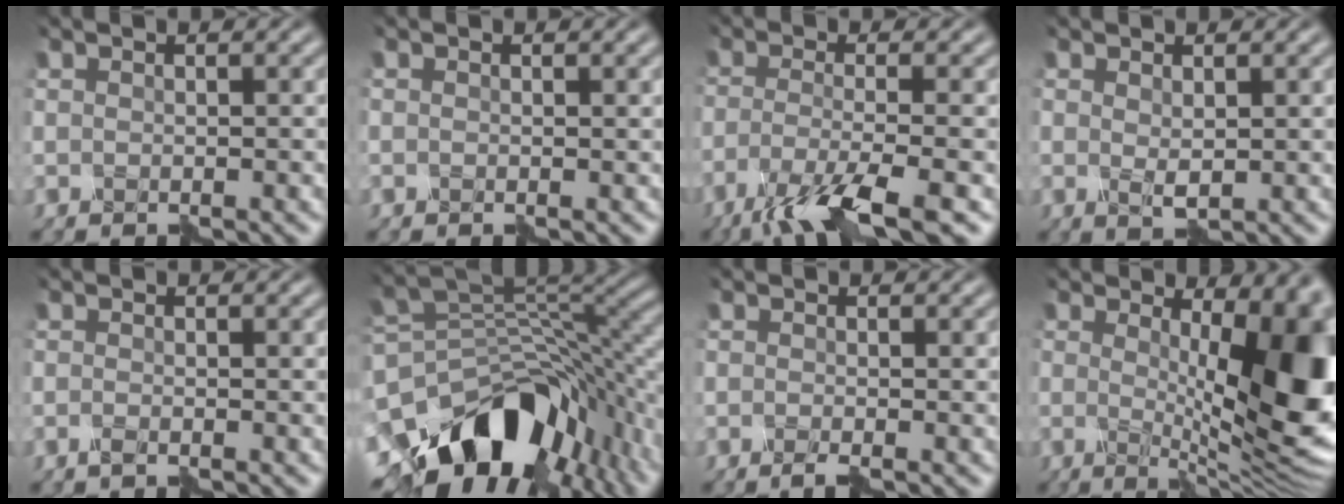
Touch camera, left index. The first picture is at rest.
{"total": 0.0}
{"total": 6.8, "force": [-4.3, 1.3, 5.2], "torque": [-0.085, -0.002, -0.086]}
{"total": 1.0, "force": [0.1, 0.5, 0.8], "torque": [-0.015, -0.002, 0.012]}
{"total": 1.1, "force": [-0.9, 0.2, 0.6], "torque": [-0.013, 0.002, -0.013]}
{"total": 13.6, "force": [-7.2, 8.4, 7.9], "torque": [-0.146, 0.006, -0.116]}
{"total": 1.4, "force": [-1.1, 0.2, 1.0], "torque": [-0.017, -0.001, -0.018]}
{"total": 13.9, "force": [0.7, 5.8, 12.6], "torque": [-0.126, 0.002, 0.015]}